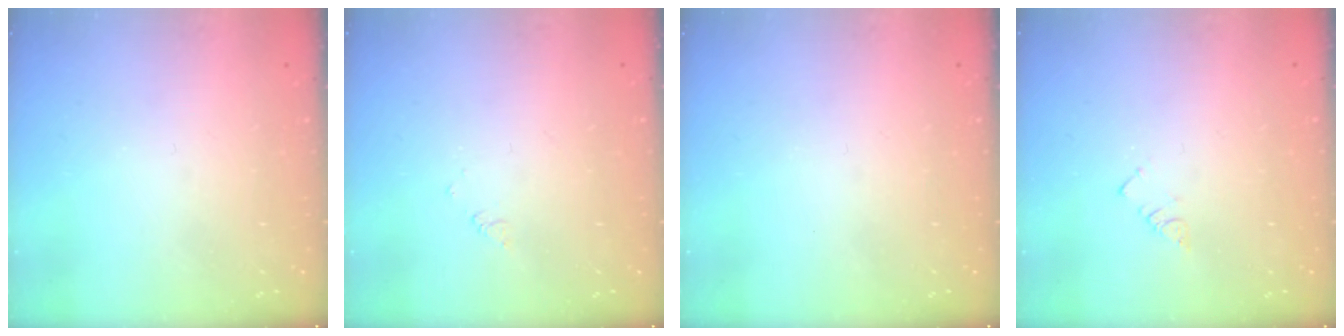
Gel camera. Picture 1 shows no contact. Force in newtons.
{"total": 1.7, "press": 1.7, "slide": 0.3}
{"total": 0.0}
{"total": 3.0, "press": 2.9, "slide": 0.4}